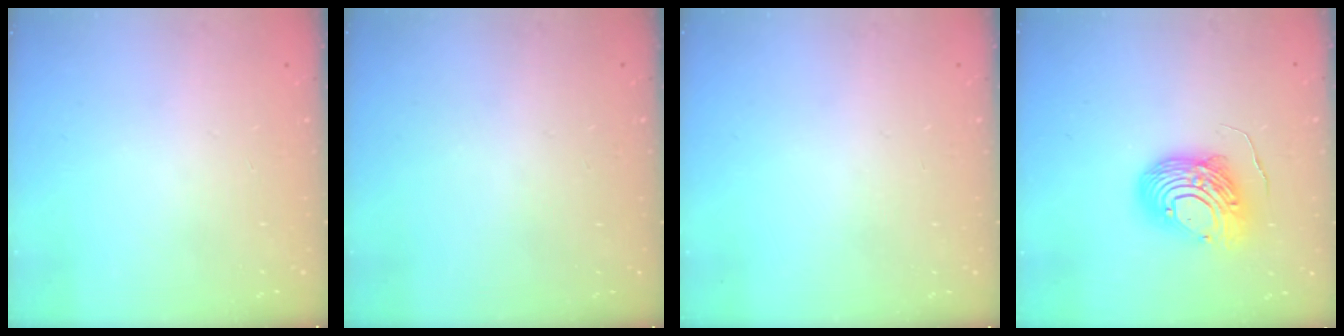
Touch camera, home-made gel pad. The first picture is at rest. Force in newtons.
{"total": 0.0}
{"total": 0.0}
{"total": 12.7, "press": 12.6, "slide": 1.6}